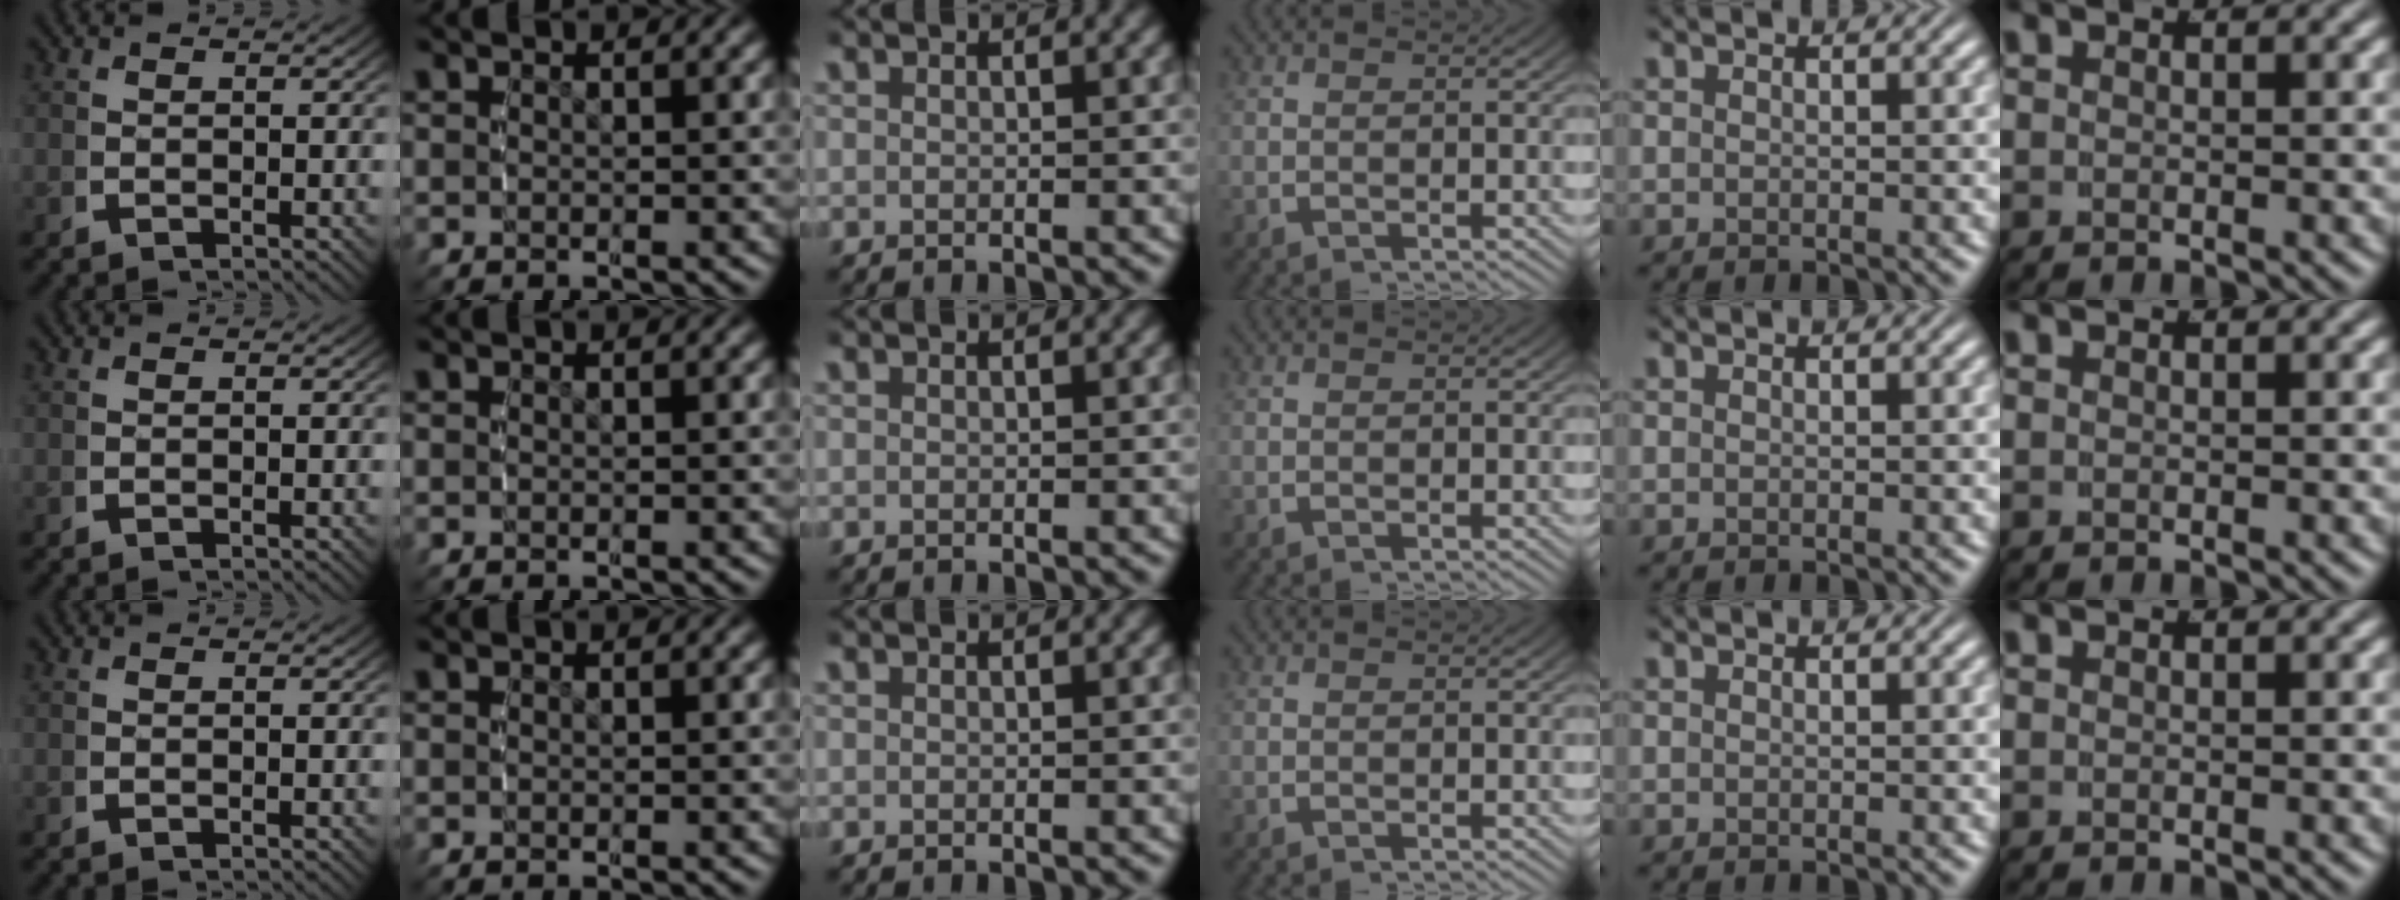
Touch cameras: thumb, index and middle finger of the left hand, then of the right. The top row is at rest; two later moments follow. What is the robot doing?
{"motion": "reach", "object": "paper"}